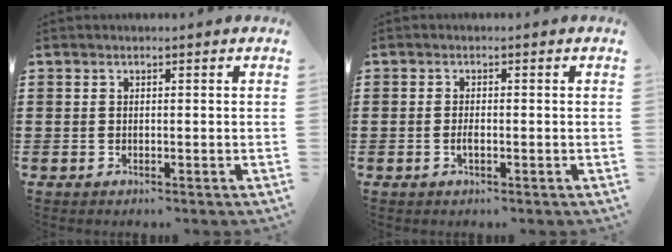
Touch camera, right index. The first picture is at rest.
{"total": 1.3, "force": [-0.4, 0.4, 1.1], "torque": [-0.021, -0.003, -0.006]}